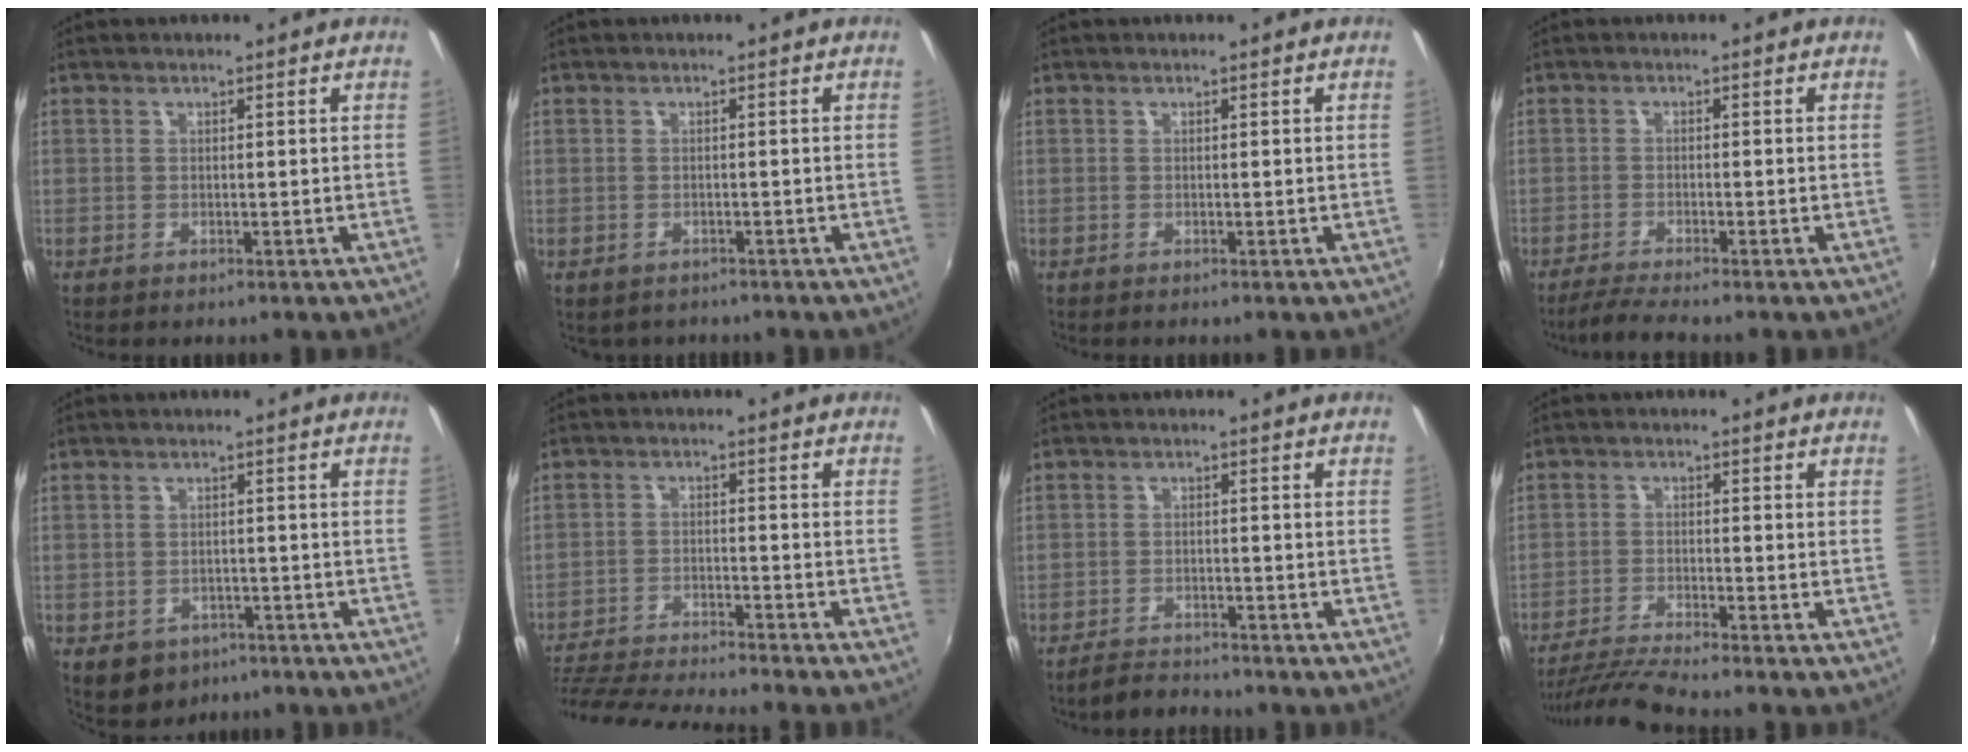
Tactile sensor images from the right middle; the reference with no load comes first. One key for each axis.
{"total": 1.7, "fx": -1.2, "fy": 1.1, "fz": 0.5, "tx": -0.014, "ty": -0.005, "tz": -0.013}
{"total": 0.0}
{"total": 4.0, "fx": -3.6, "fy": -0.6, "fz": 1.7, "tx": -0.055, "ty": -0.011, "tz": -0.067}
{"total": 4.2, "fx": -1.6, "fy": 3.6, "fz": 1.4, "tx": -0.036, "ty": -0.003, "tz": -0.013}
{"total": 14.8, "fx": -13.3, "fy": -0.1, "fz": 6.5, "tx": -0.146, "ty": -0.025, "tz": -0.220}
{"total": 3.6, "fx": -3.6, "fy": 0.8, "fz": 0.4, "tx": -0.025, "ty": 0.001, "tz": -0.062}
{"total": 7.3, "fx": -6.8, "fy": -1.1, "fz": 2.6, "tx": -0.074, "ty": -0.013, "tz": -0.129}